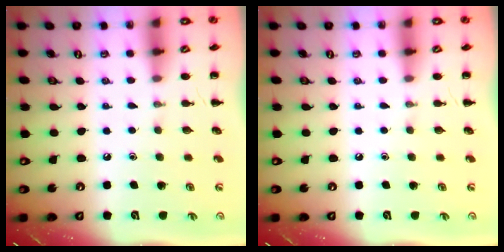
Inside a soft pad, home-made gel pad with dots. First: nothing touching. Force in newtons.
{"total": 0.0}